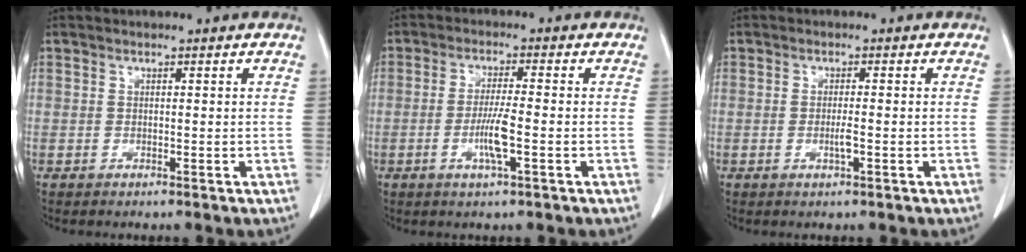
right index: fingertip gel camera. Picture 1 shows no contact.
{"total": 5.1, "force": [-1.5, 0.1, 4.8], "torque": [-0.096, -0.006, -0.027]}
{"total": 1.7, "force": [-0.5, 0.0, 1.6], "torque": [-0.033, -0.001, -0.007]}